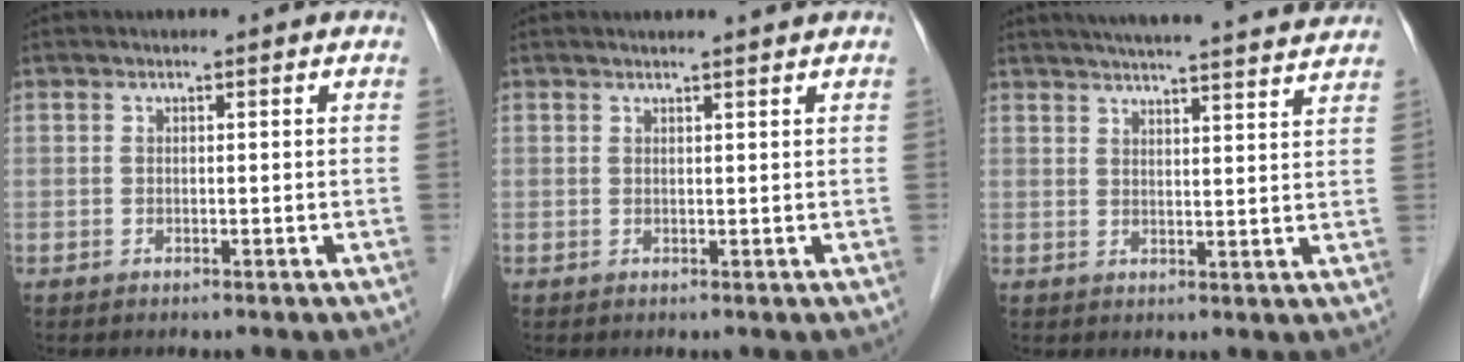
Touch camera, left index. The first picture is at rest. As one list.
[{"total": 2.3, "force": [2.1, -0.6, 0.8], "torque": [-0.013, 0.004, 0.029]}, {"total": 20.4, "force": [18.9, 0.5, 7.8], "torque": [-0.117, 0.003, 0.241]}]